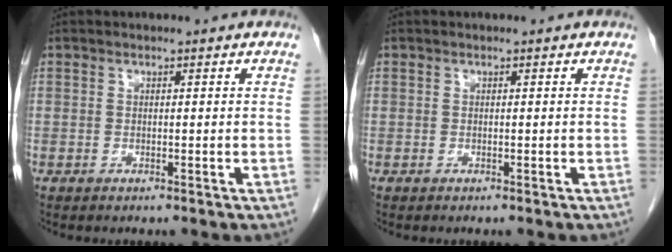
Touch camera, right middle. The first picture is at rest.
{"total": 0.0}